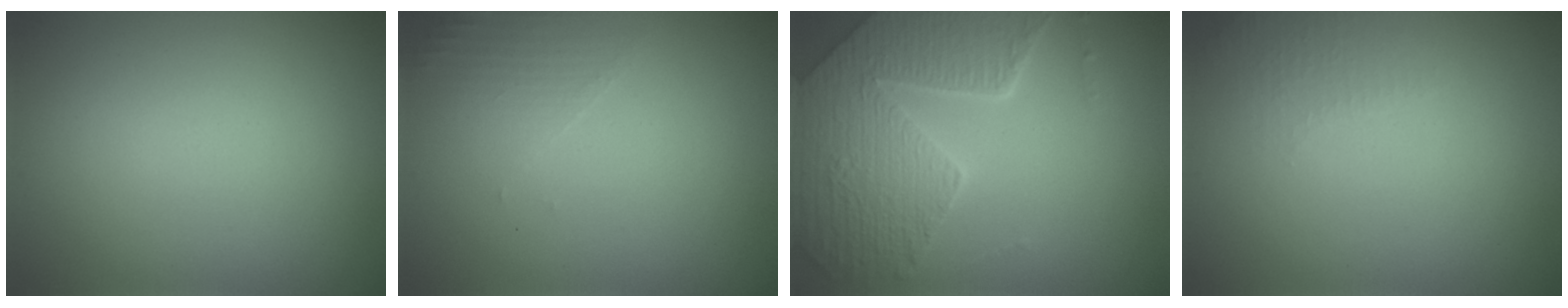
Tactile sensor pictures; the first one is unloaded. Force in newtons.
{"total": 1.6, "press": 1.6, "slide": 0.4}
{"total": 7.5, "press": 5.6, "slide": 5.0}
{"total": 1.4, "press": 1.3, "slide": 0.4}